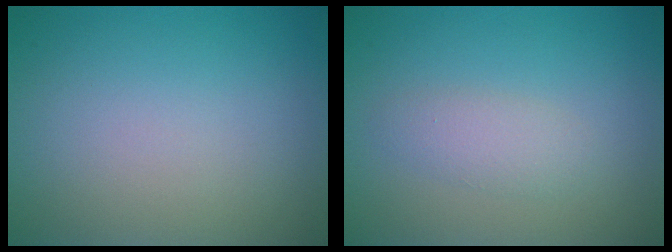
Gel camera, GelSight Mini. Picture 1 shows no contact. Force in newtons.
{"total": 1.9, "press": 1.9, "slide": 0.0}